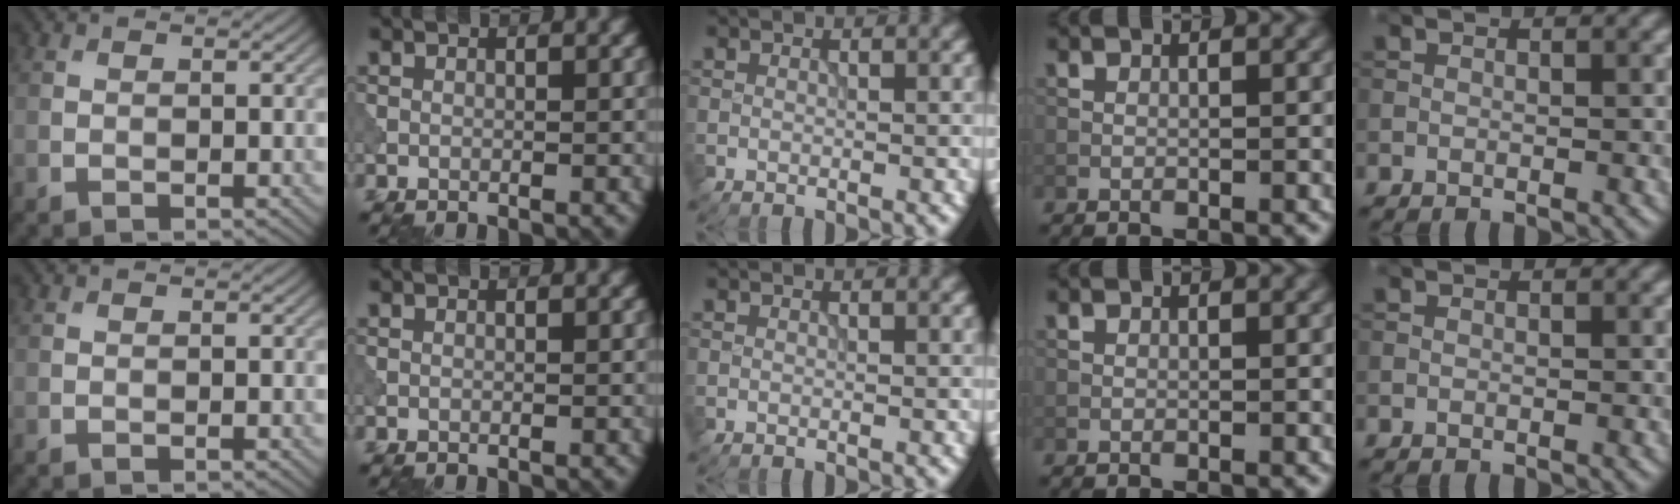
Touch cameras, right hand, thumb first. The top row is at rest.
{}